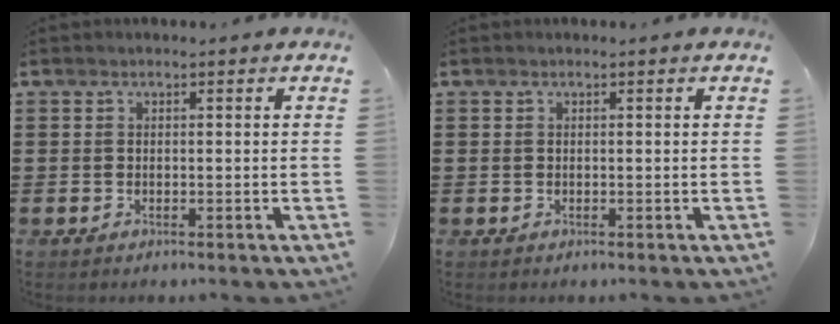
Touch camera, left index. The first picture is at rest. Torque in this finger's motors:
{"motor_torque": [0.01, -0.16, -0.03, -0.01]}